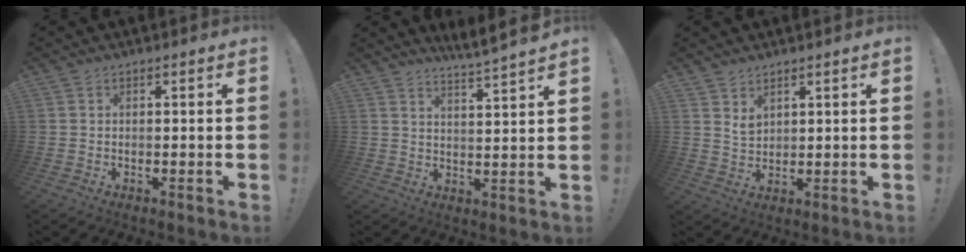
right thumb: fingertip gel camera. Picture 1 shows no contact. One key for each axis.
{"total": 5.8, "fx": 5.1, "fy": -0.7, "fz": 2.8, "tx": -0.045, "ty": -0.043, "tz": 0.083}
{"total": 3.8, "fx": 2.9, "fy": 2.0, "fz": 1.4, "tx": -0.015, "ty": -0.023, "tz": 0.053}